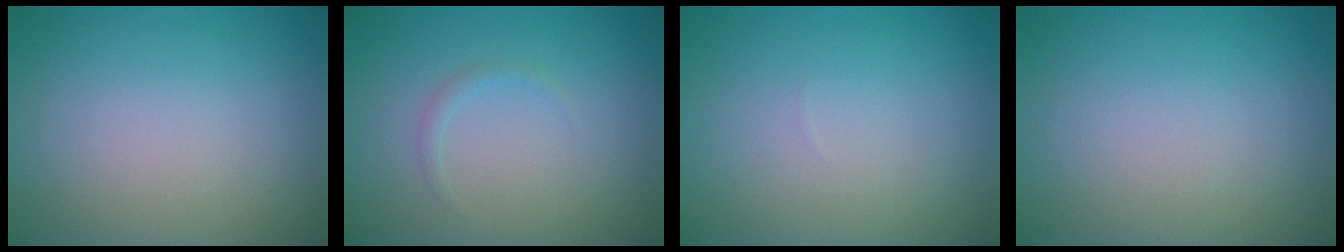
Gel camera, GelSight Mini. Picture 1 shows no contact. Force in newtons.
{"total": 0.7, "press": 0.7, "slide": 0.0}
{"total": 0.0}
{"total": 0.0}